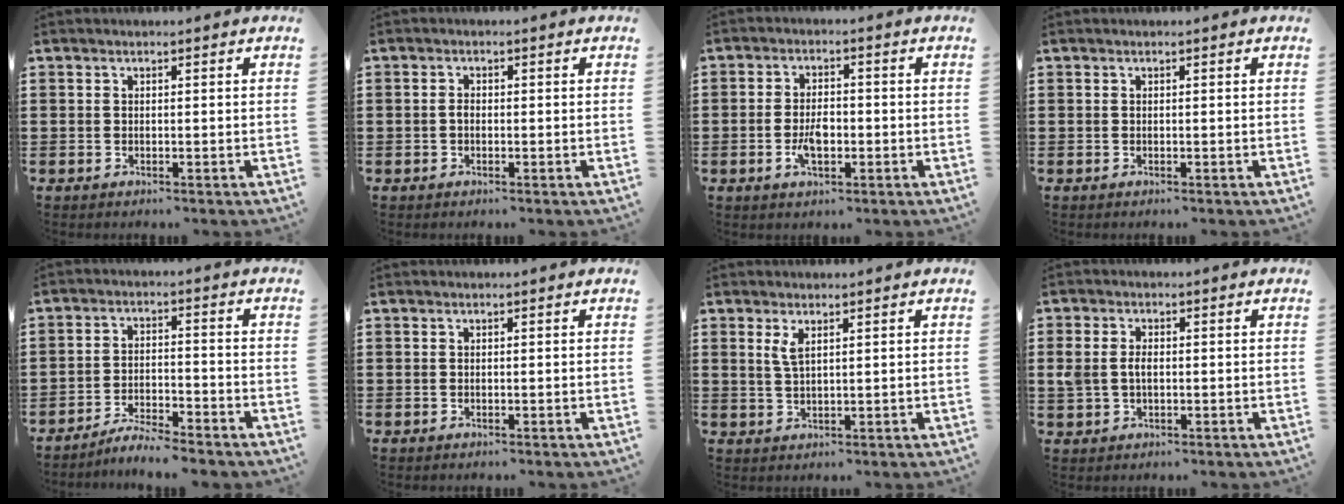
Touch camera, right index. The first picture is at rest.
{"total": 1.3, "force": [-0.3, 0.7, 1.0], "torque": [-0.027, -0.002, -0.009]}
{"total": 4.3, "force": [-1.0, 2.3, 3.4], "torque": [-0.076, 0.003, -0.022]}
{"total": 0.0}
{"total": 4.4, "force": [-4.3, -0.2, 0.8], "torque": [-0.025, -0.001, -0.089]}
{"total": 0.0}
{"total": 2.5, "force": [1.3, 0.7, 2.0], "torque": [-0.042, 0.003, 0.023]}
{"total": 2.7, "force": [0.0, 1.8, 2.0], "torque": [-0.056, 0.002, -0.004]}